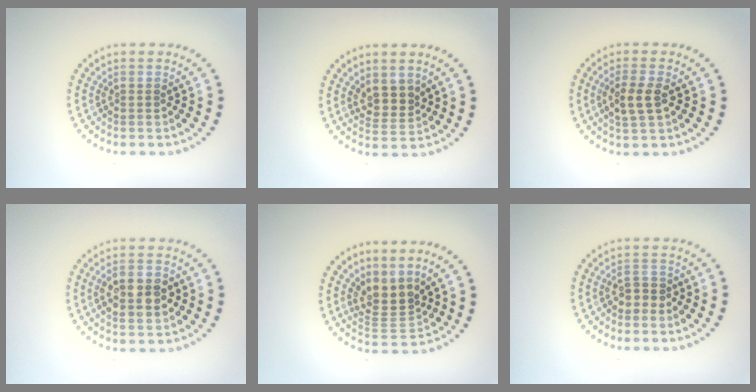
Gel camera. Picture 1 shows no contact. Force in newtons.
{"total": 2.5, "press": 2.2, "slide": 1.1}
{"total": 2.9, "press": 2.8, "slide": 0.9}
{"total": 4.3, "press": 4.3, "slide": 0.5}
{"total": 3.2, "press": 2.4, "slide": 2.1}
{"total": 1.8, "press": 1.6, "slide": 0.7}